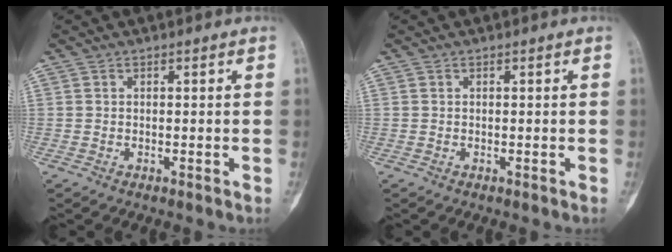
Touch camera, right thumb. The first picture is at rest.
{"total": 0.0}